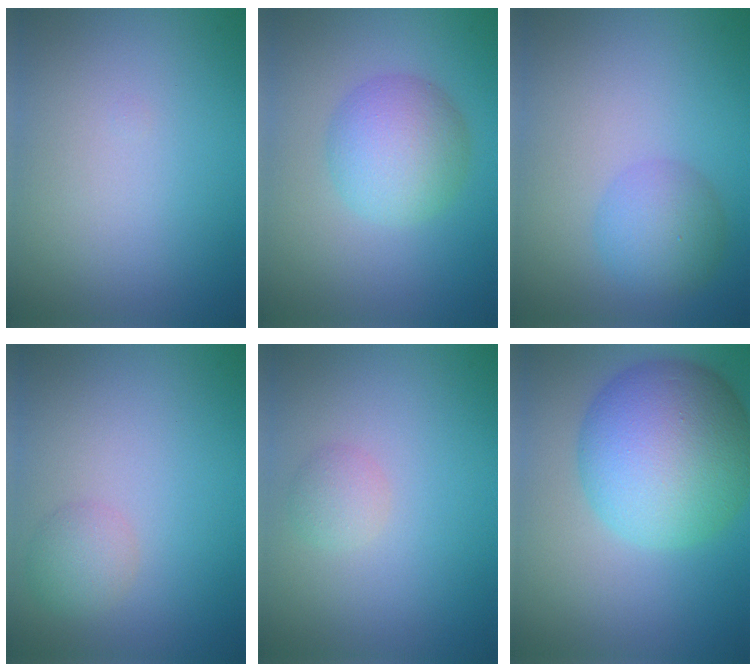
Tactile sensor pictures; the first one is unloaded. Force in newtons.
{"total": 4.8, "press": 4.8, "slide": 0.1}
{"total": 3.3, "press": 3.3, "slide": 0.0}
{"total": 1.9, "press": 1.9, "slide": 0.1}
{"total": 1.4, "press": 1.4, "slide": 0.1}
{"total": 11.4, "press": 11.4, "slide": 0.3}